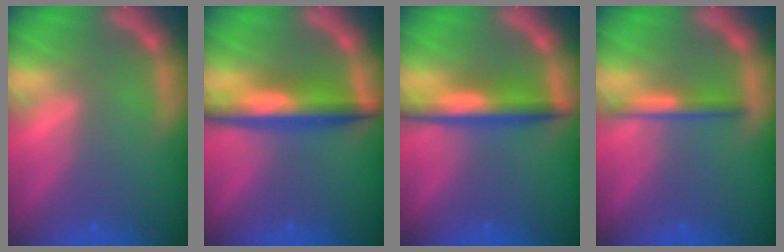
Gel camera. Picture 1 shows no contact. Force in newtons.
{"total": 6.0}
{"total": 5.0}
{"total": 2.4}